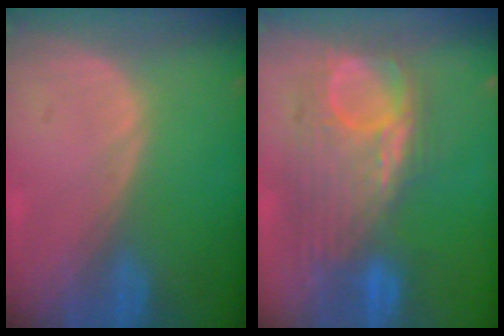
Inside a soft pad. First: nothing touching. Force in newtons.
{"total": 10.6, "press": 10.1, "slide": 3.2}